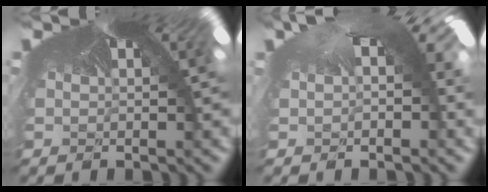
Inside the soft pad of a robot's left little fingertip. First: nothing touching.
{"total": 1.4, "force": [-0.6, 1.1, 0.6], "torque": [-0.040, 0.010, -0.005]}